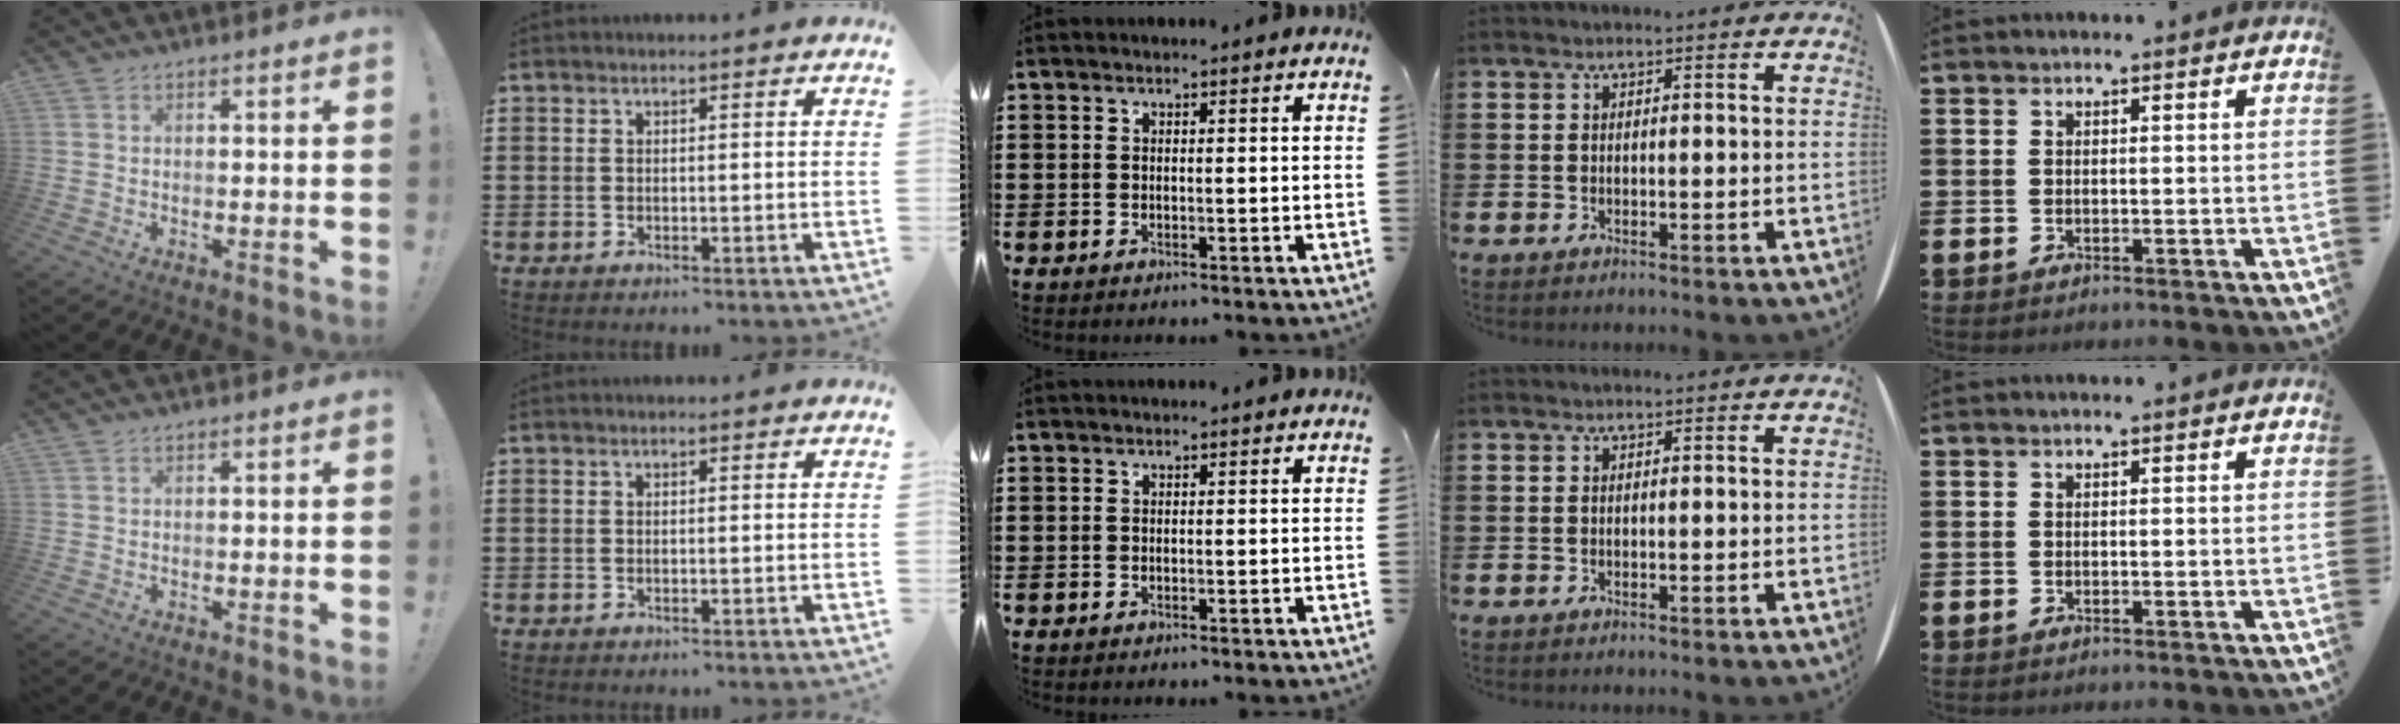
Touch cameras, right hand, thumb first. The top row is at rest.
{}